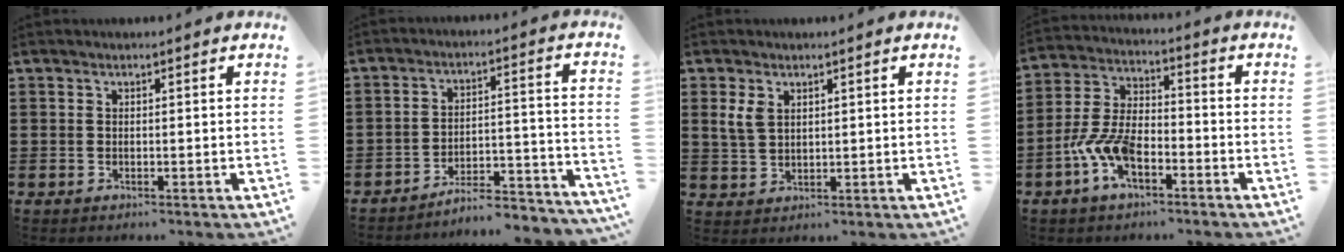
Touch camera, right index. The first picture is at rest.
{"total": 5.8, "force": [-5.4, 0.6, 1.8], "torque": [-0.029, 0.000, -0.108]}
{"total": 3.2, "force": [1.5, 2.0, 1.9], "torque": [-0.044, 0.008, 0.028]}
{"total": 8.7, "force": [-4.1, 4.1, 6.5], "torque": [-0.163, -0.006, -0.080]}